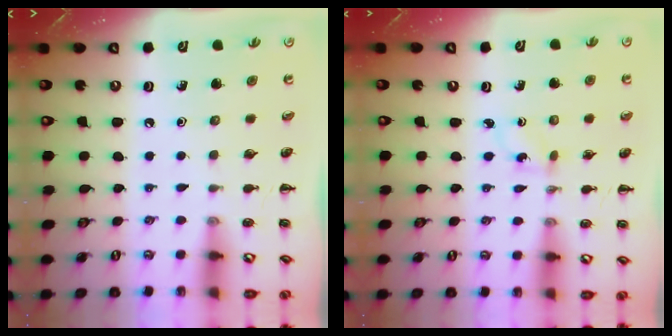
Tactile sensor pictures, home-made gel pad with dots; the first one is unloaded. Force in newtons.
{"total": 1.5, "press": 1.4, "slide": 0.6}